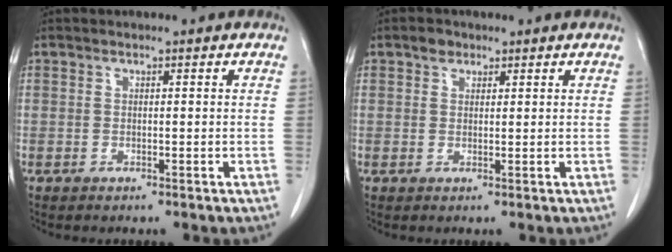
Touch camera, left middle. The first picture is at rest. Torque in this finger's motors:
{"motor_torque": [0.11, -0.02, -0.07, -0.01]}